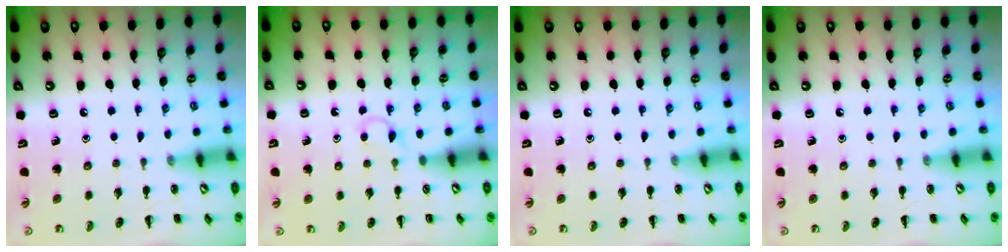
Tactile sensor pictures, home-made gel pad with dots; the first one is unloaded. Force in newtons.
{"total": 2.8, "press": 2.7, "slide": 0.8}
{"total": 0.0}
{"total": 0.0}